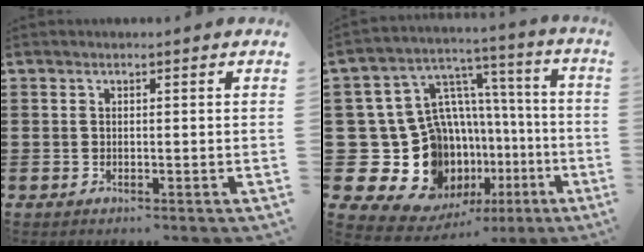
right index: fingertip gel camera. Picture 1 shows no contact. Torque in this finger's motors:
{"motor_torque": [1.31, -0.38, 0.32, 0.03]}